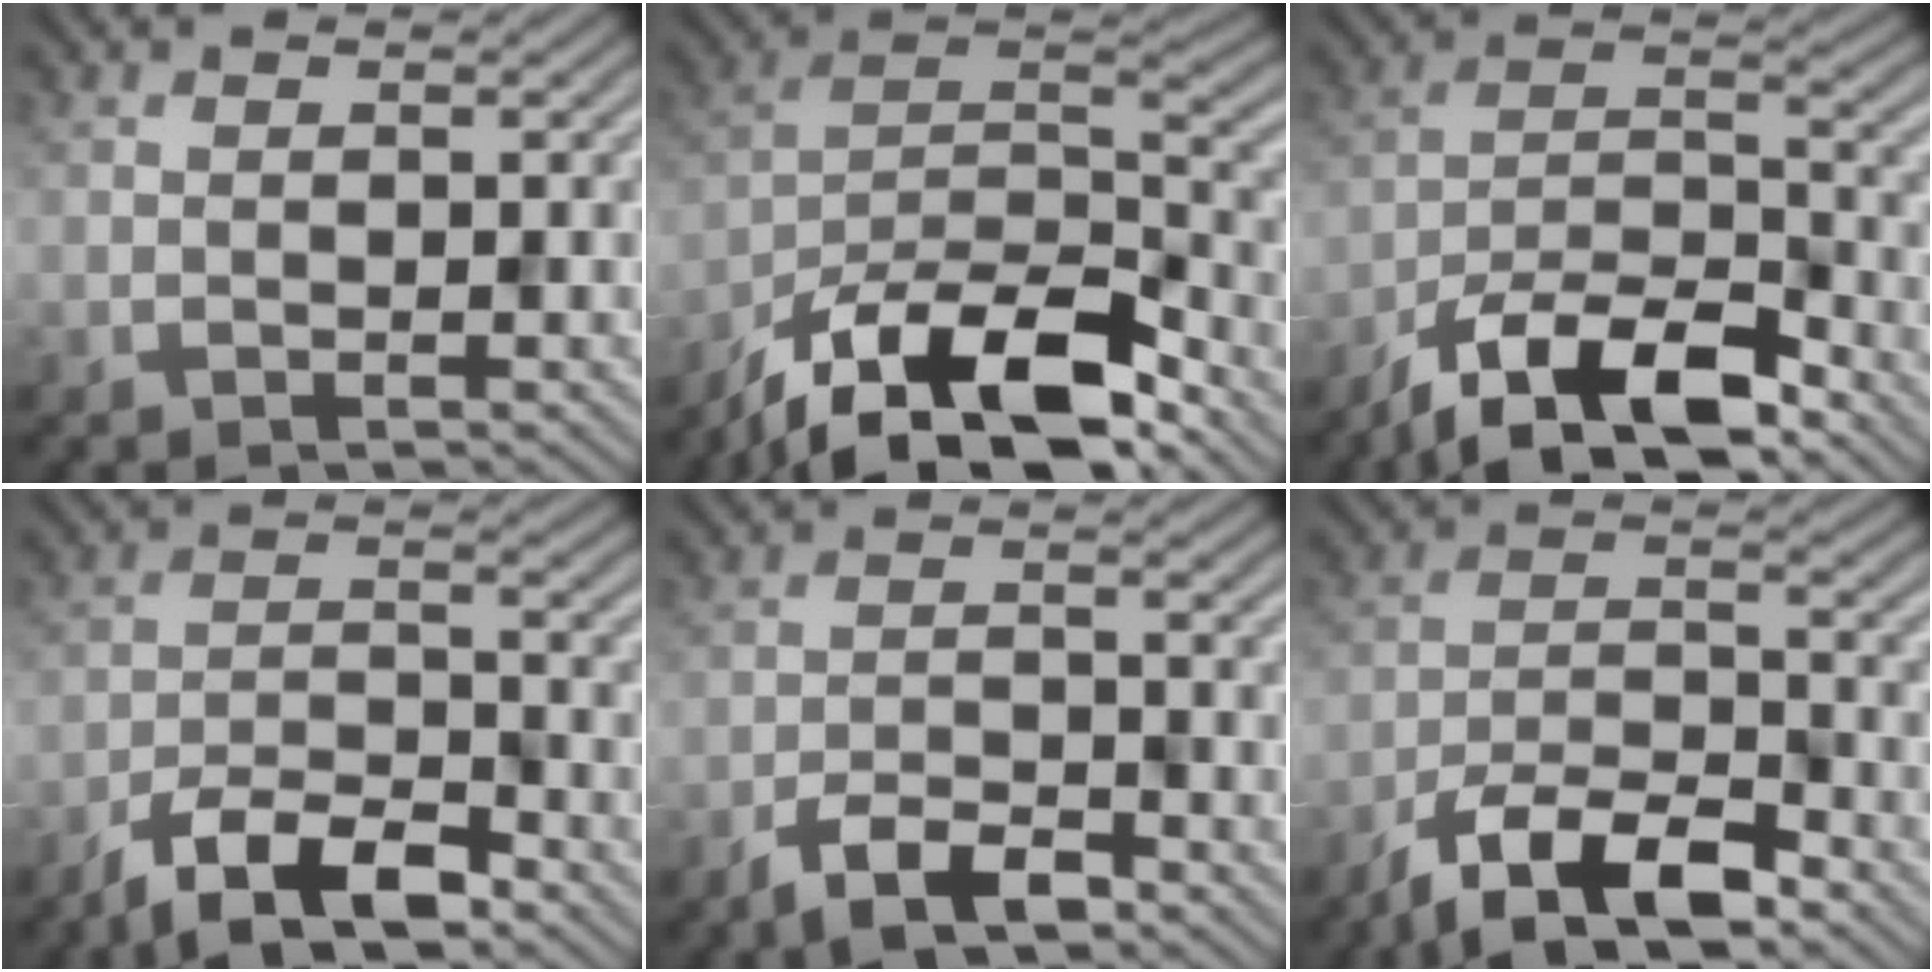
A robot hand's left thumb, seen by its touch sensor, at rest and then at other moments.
{"total": 15.9, "force": [-11.8, 5.2, 9.2], "torque": [-0.195, -0.011, -0.209]}
{"total": 11.9, "force": [-8.6, 3.9, 7.2], "torque": [-0.131, 0.000, -0.177]}
{"total": 7.6, "force": [-5.7, 2.3, 4.5], "torque": [-0.081, 0.001, -0.117]}
{"total": 4.9, "force": [-3.6, 1.7, 2.9], "torque": [-0.052, 0.002, -0.073]}
{"total": 9.7, "force": [-6.9, 3.1, 6.0], "torque": [-0.105, -0.001, -0.141]}